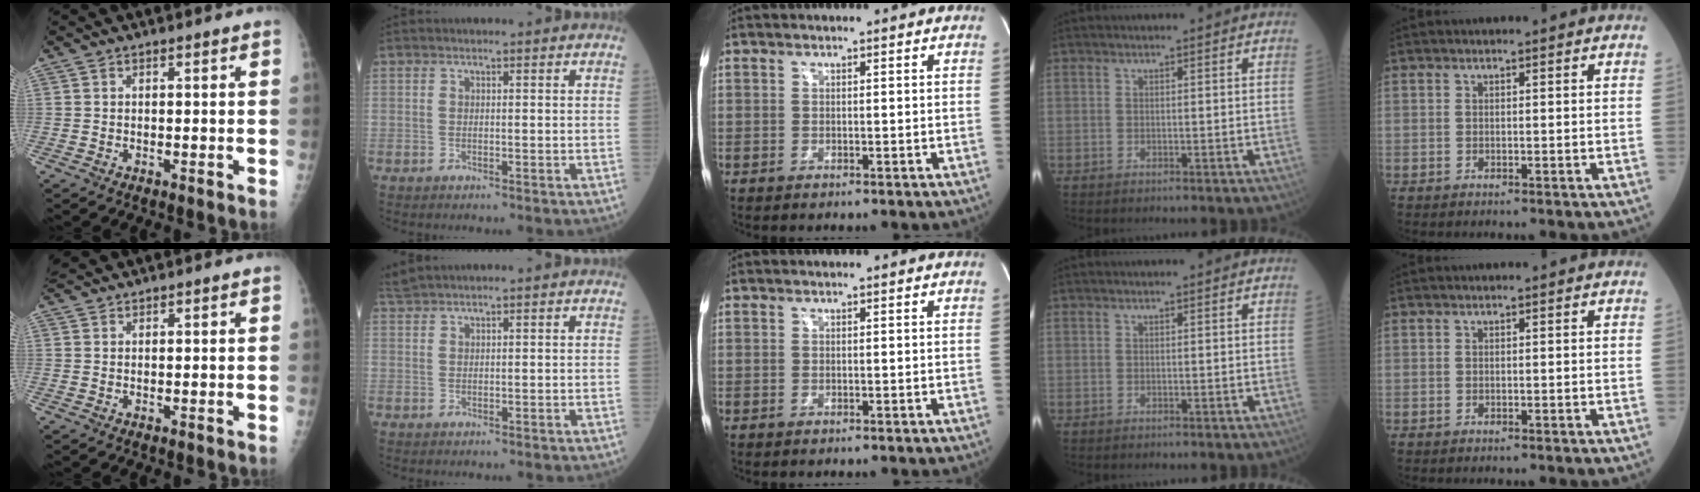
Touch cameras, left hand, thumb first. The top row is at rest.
{"thumb": {"total": 2.0, "force": [2.0, 0.4, 0.2], "torque": [-0.002, 0.015, 0.040]}, "index": {"total": 1.7, "force": [1.6, -0.4, 0.4], "torque": [-0.013, 0.018, 0.040]}}